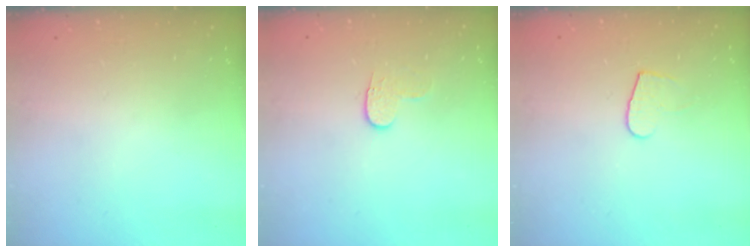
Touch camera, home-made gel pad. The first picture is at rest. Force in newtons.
{"total": 4.0, "press": 3.9, "slide": 0.5}
{"total": 6.0, "press": 6.0, "slide": 0.5}